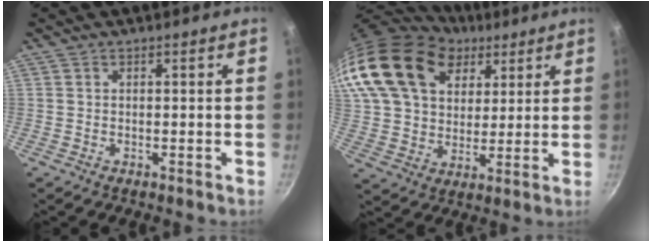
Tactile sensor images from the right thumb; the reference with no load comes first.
{"total": 25.3, "force": [12.2, 17.6, 13.5], "torque": [-0.263, -0.001, 0.224]}